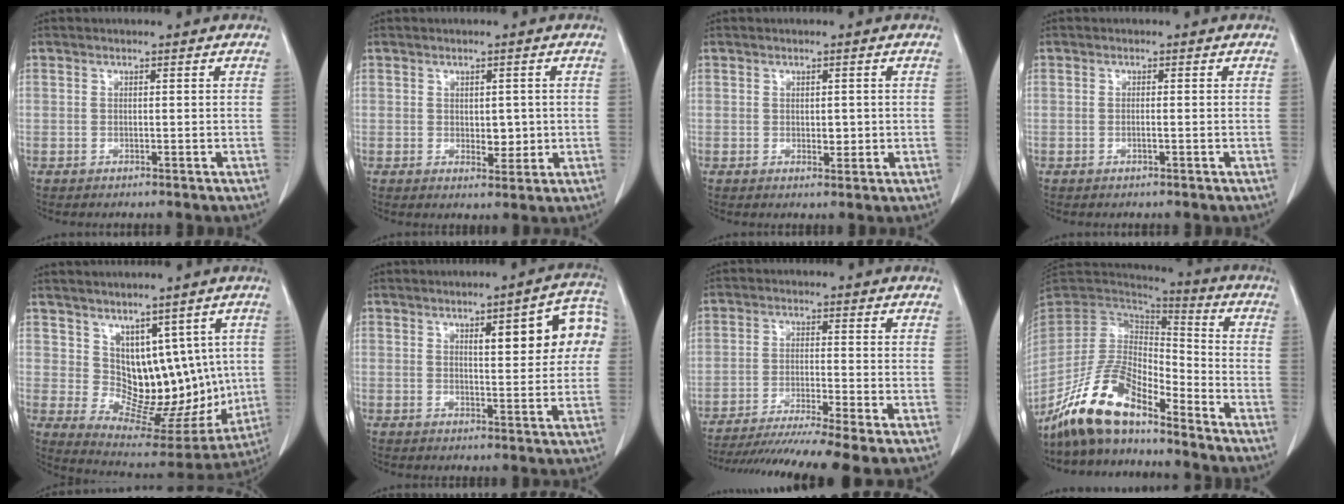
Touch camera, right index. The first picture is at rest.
{"total": 3.2, "force": [0.1, 1.8, 2.6], "torque": [-0.033, -0.005, 0.008]}
{"total": 1.9, "force": [0.1, 1.1, 1.6], "torque": [-0.021, -0.004, 0.004]}
{"total": 0.7, "force": [-0.2, 0.0, 0.7], "torque": [-0.015, -0.001, -0.003]}
{"total": 13.2, "force": [2.5, 8.5, 9.9], "torque": [-0.118, 0.009, 0.067]}
{"total": 10.8, "force": [3.1, 2.6, 10.0], "torque": [-0.121, 0.023, 0.037]}
{"total": 14.1, "force": [-11.6, -1.2, 8.0], "torque": [-0.131, -0.034, -0.184]}
{"total": 14.8, "force": [-11.5, 4.1, 8.4], "torque": [-0.167, 0.006, -0.218]}